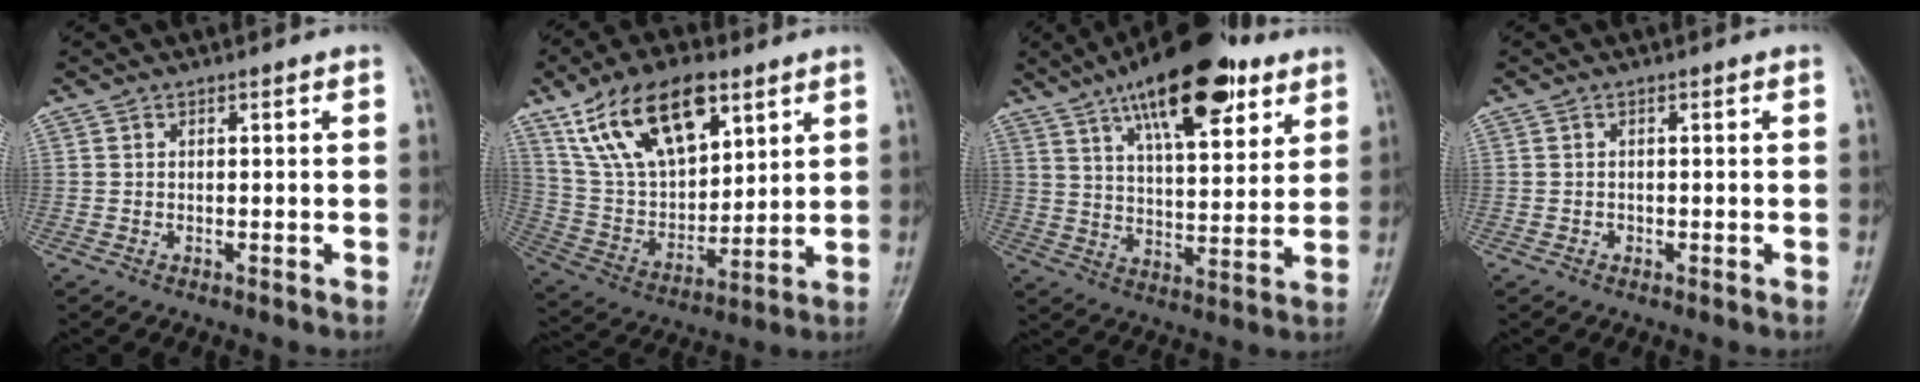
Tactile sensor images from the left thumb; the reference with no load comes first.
{"total": 19.7, "force": [10.8, 10.1, 13.1], "torque": [-0.198, -0.034, 0.207]}
{"total": 20.2, "force": [11.6, 7.8, 14.6], "torque": [-0.200, -0.034, 0.186]}
{"total": 0.6, "force": [-0.2, 0.5, 0.1], "torque": [0.001, 0.003, -0.005]}